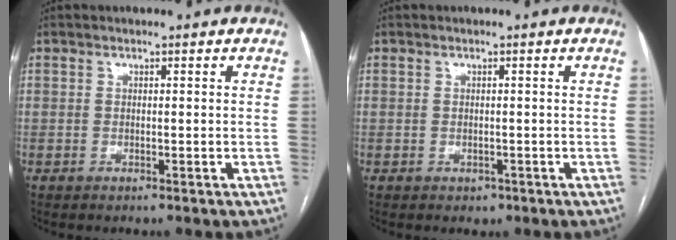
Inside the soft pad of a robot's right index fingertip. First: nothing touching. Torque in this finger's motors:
{"motor_torque": [-0.02, 0.00, -0.01, 0.01]}